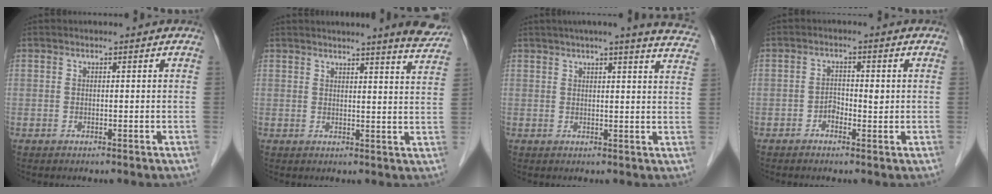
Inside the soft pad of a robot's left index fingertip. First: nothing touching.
{"total": 7.5, "force": [6.8, -0.2, 3.2], "torque": [-0.040, -0.020, 0.064]}
{"total": 16.1, "force": [14.2, 0.4, 7.6], "torque": [-0.094, -0.020, 0.151]}
{"total": 2.4, "force": [-0.5, 1.4, 1.8], "torque": [-0.026, 0.009, -0.008]}